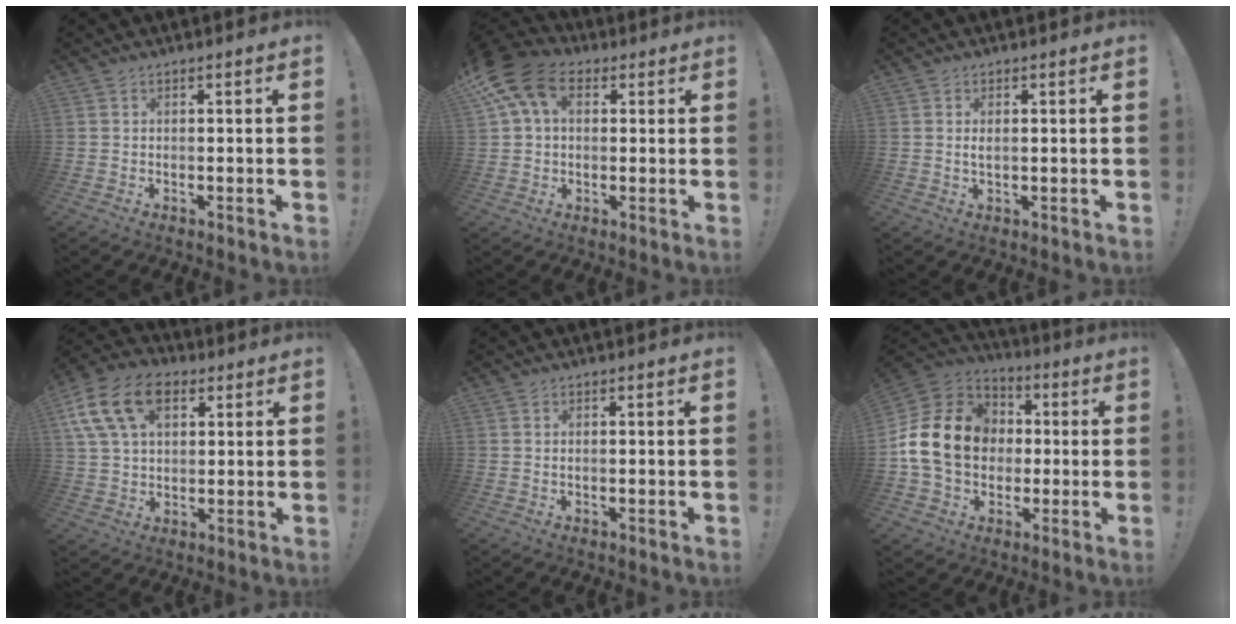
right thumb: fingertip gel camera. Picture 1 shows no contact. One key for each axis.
{"total": 13.8, "fx": 5.2, "fy": 9.2, "fz": 8.8, "tx": -0.159, "ty": -0.006, "tz": 0.099}
{"total": 1.6, "fx": 0.3, "fy": 0.5, "fz": 1.5, "tx": -0.022, "ty": -0.001, "tz": 0.003}
{"total": 16.7, "fx": 6.8, "fy": 10.9, "fz": 10.6, "tx": -0.195, "ty": -0.016, "tz": 0.128}
{"total": 0.5, "fx": 0.0, "fy": 0.1, "fz": 0.5, "tx": -0.010, "ty": 0.002, "tz": -0.001}
{"total": 19.6, "fx": 1.3, "fy": 15.6, "fz": 11.8, "tx": -0.211, "ty": 0.021, "tz": 0.036}